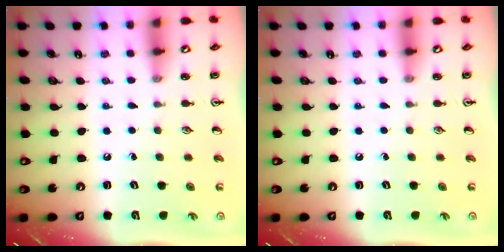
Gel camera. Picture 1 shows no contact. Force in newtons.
{"total": 0.0}